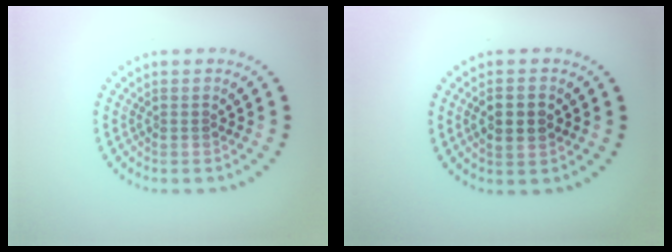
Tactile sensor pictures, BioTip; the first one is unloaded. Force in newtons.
{"total": 2.8, "press": 2.8, "slide": 0.2}